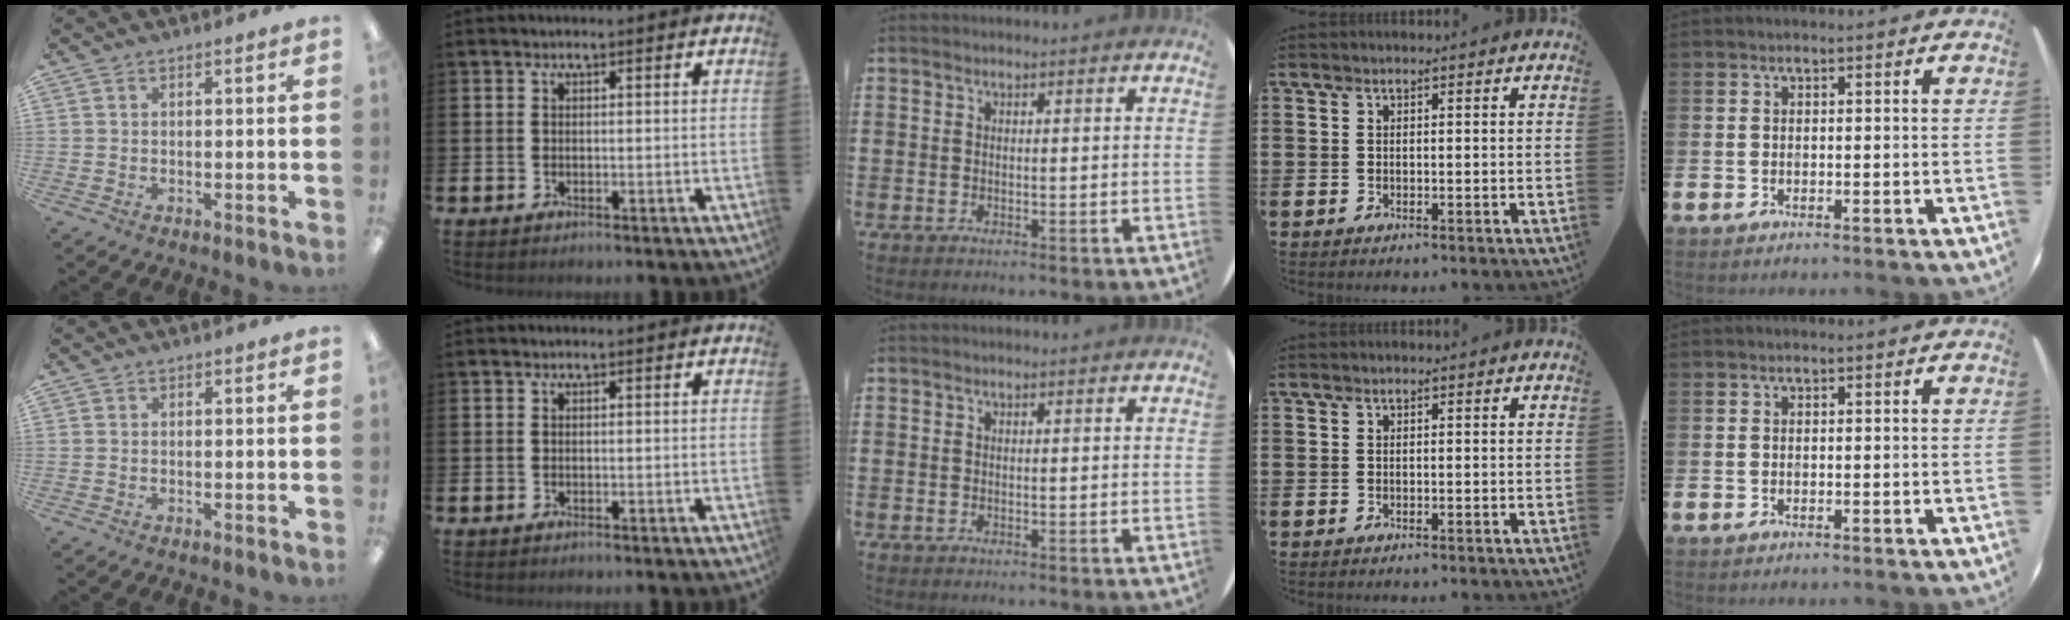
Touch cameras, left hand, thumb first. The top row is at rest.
{}